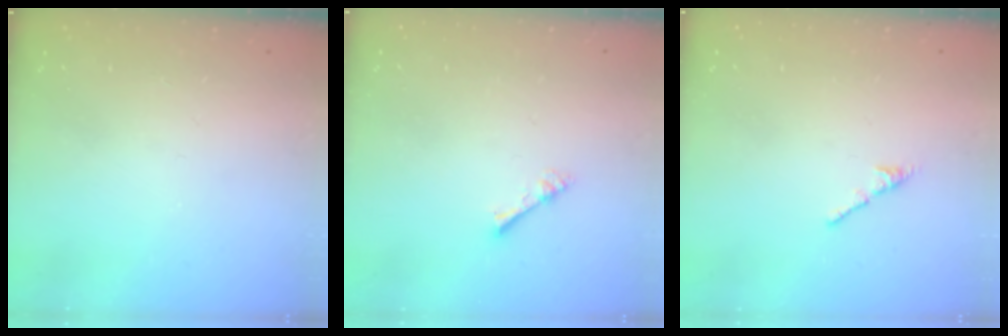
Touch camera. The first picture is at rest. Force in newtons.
{"total": 2.4, "press": 2.4, "slide": 0.2}
{"total": 2.7, "press": 2.6, "slide": 0.8}